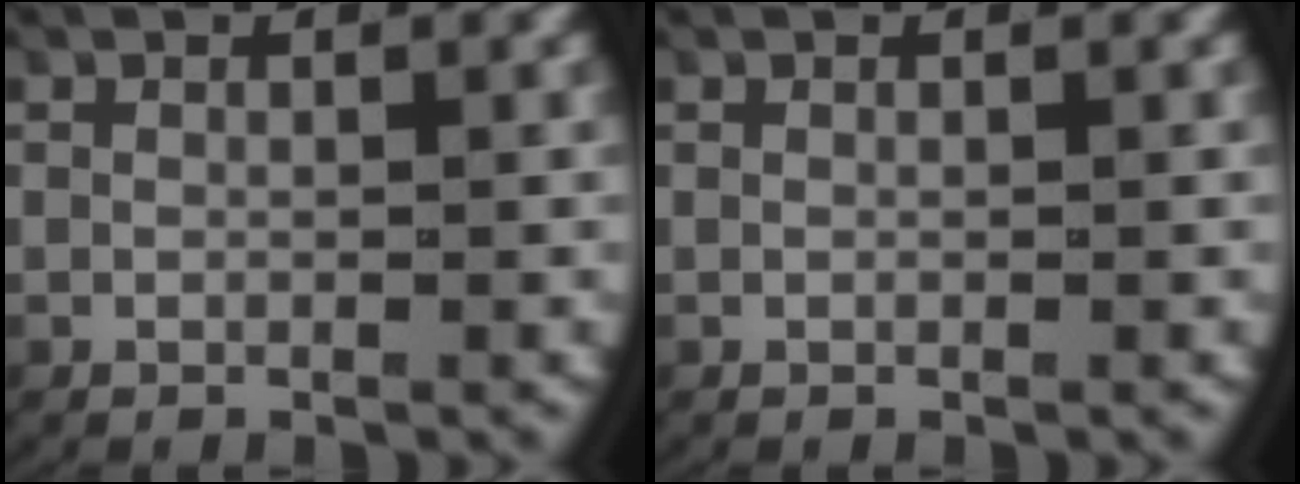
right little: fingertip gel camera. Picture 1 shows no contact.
{"total": 0.0}